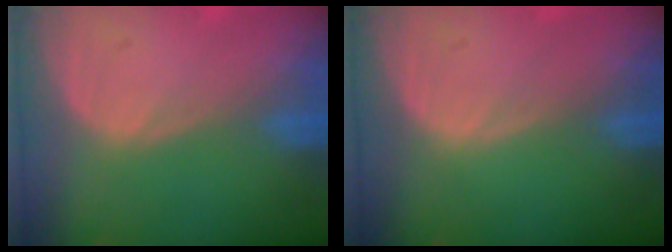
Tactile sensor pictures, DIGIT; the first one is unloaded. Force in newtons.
{"total": 0.0}